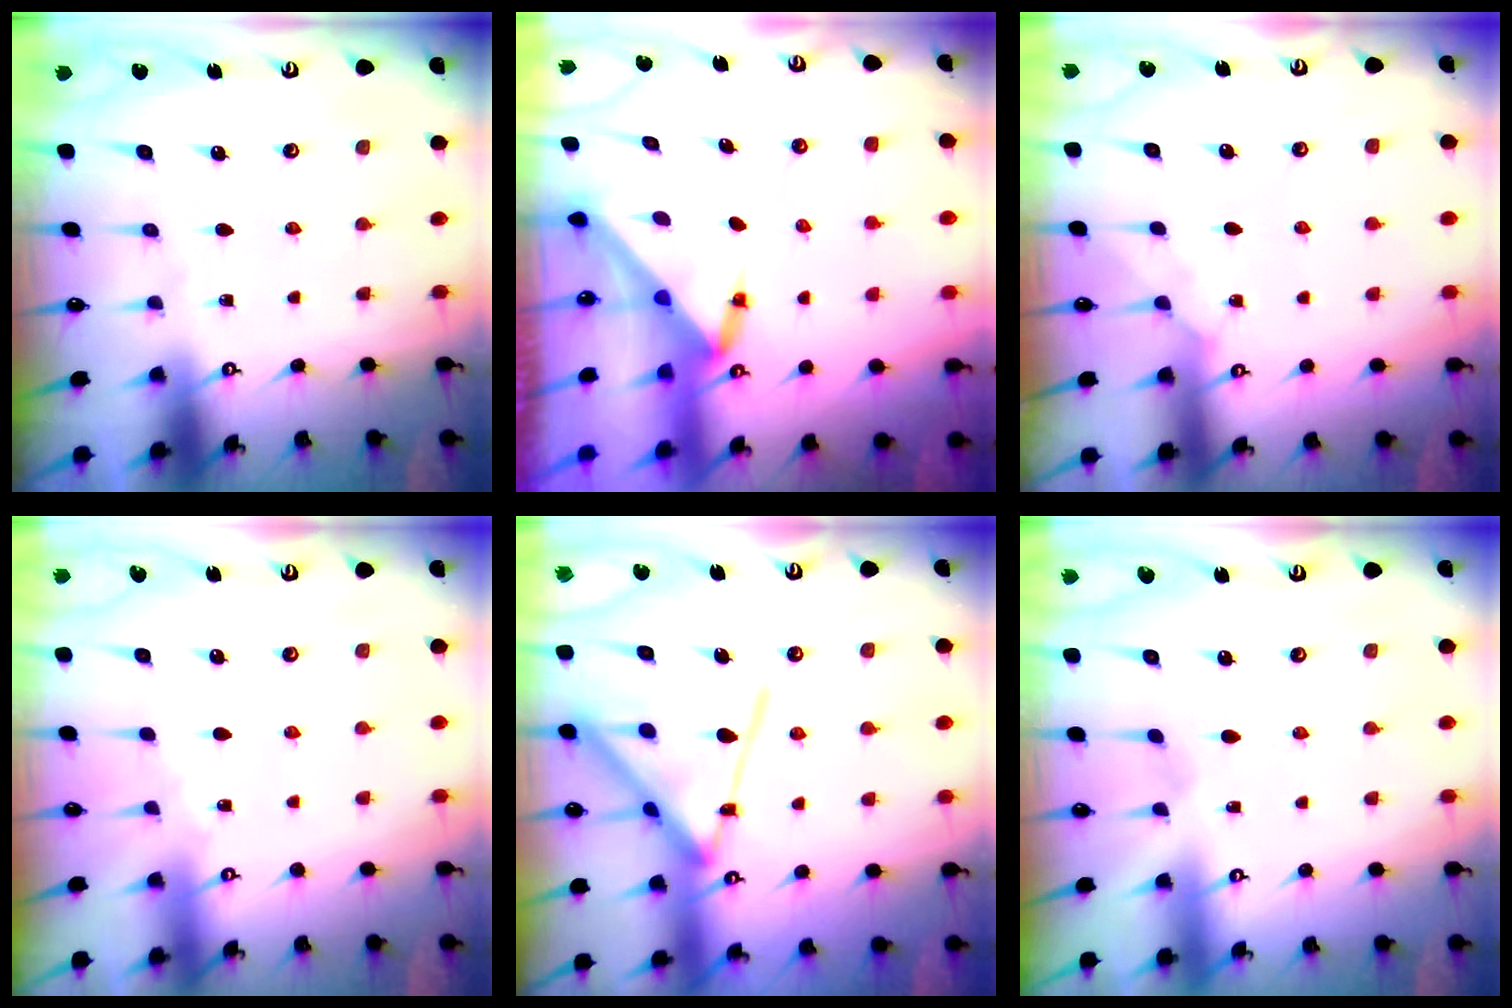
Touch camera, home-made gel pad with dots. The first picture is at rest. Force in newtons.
{"total": 3.6, "press": 3.6, "slide": 0.3}
{"total": 3.8, "press": 3.7, "slide": 0.5}
{"total": 2.2, "press": 2.2, "slide": 0.3}
{"total": 19.0, "press": 18.9, "slide": 1.6}
{"total": 2.5, "press": 2.4, "slide": 0.5}